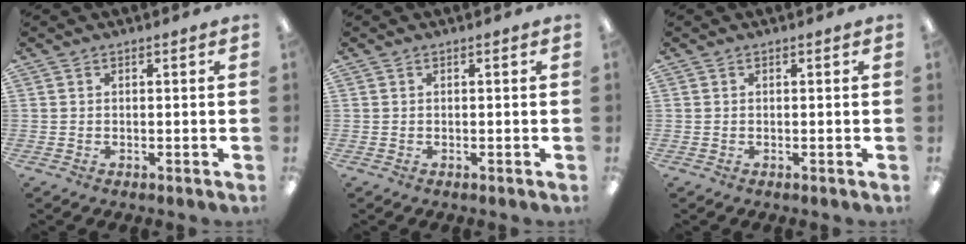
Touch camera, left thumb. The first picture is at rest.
{"total": 0.0}
{"total": 0.0}